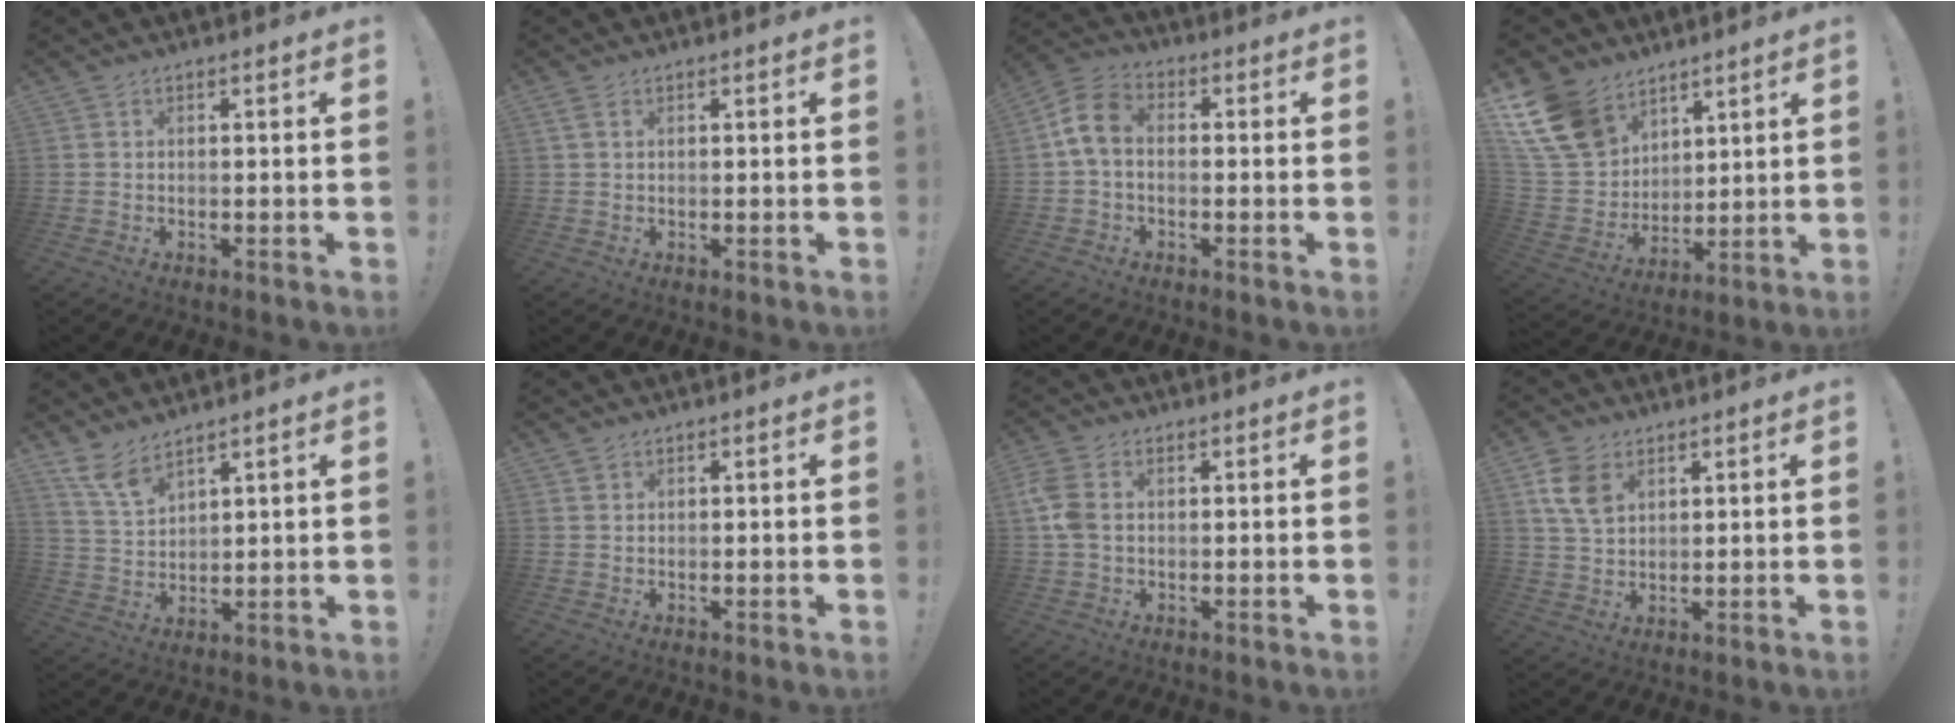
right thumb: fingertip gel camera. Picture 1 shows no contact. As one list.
[{"total": 1.8, "force": [0.8, 1.0, 1.3], "torque": [-0.027, 0.004, 0.016]}, {"total": 8.4, "force": [0.2, 5.8, 6.1], "torque": [-0.117, 0.012, 0.010]}, {"total": 16.4, "force": [10.0, 11.1, 6.9], "torque": [-0.144, -0.057, 0.199]}, {"total": 7.5, "force": [6.0, 2.2, 3.9], "torque": [-0.081, -0.033, 0.115]}, {"total": 1.1, "force": [0.7, 0.7, 0.2], "torque": [0.004, -0.003, 0.012]}, {"total": 6.1, "force": [1.1, 4.2, 4.3], "torque": [-0.104, -0.001, 0.019]}, {"total": 9.2, "force": [4.0, 6.3, 5.3], "torque": [-0.094, -0.004, 0.080]}]